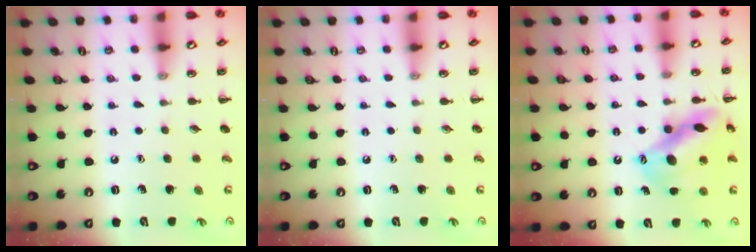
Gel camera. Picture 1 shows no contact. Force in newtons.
{"total": 0.0}
{"total": 15.0, "press": 14.7, "slide": 2.9}